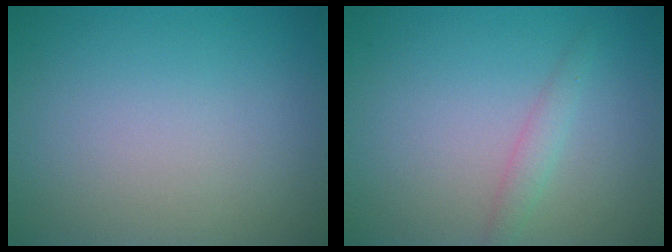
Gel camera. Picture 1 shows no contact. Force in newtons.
{"total": 1.4, "press": 1.4, "slide": 0.0}